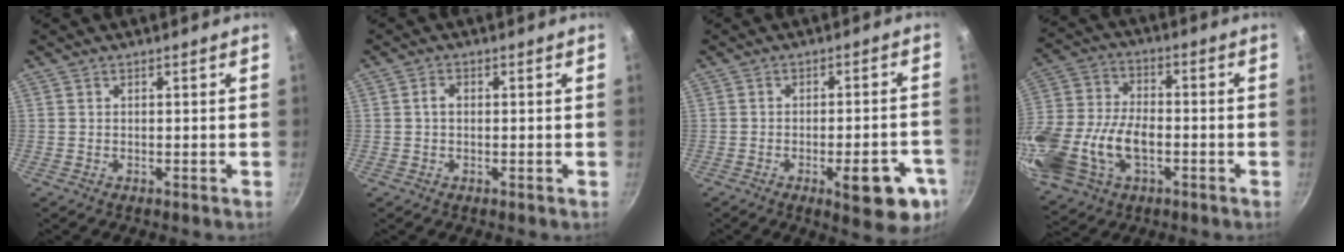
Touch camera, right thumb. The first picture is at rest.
{"total": 1.6, "force": [0.0, 1.1, 1.1], "torque": [-0.017, 0.007, -0.002]}
{"total": 12.3, "force": [-5.1, 4.2, 10.4], "torque": [-0.102, 0.018, -0.060]}
{"total": 21.0, "force": [-5.8, 13.2, 15.2], "torque": [-0.331, 0.019, -0.105]}